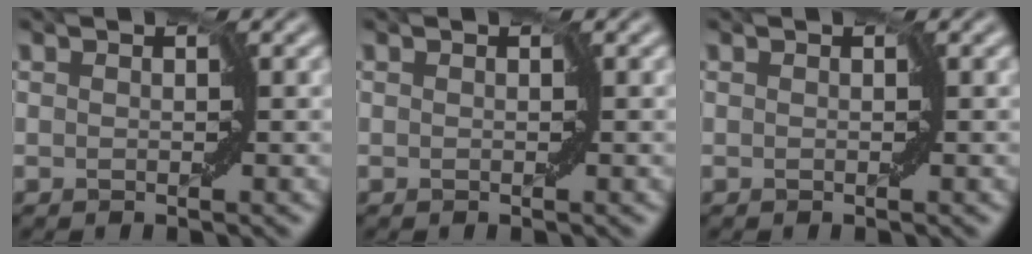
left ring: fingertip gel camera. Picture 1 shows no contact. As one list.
[{"total": 0.0}, {"total": 0.0}]